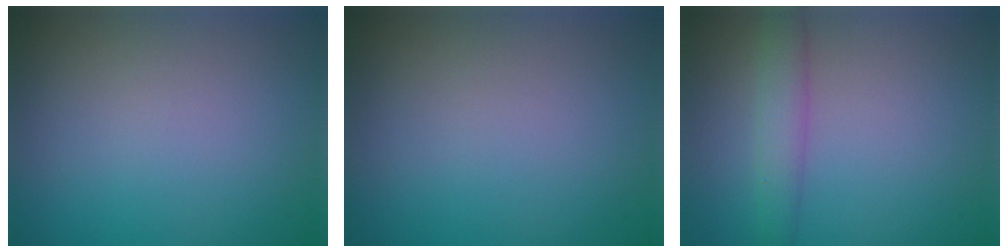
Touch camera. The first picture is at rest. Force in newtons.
{"total": 0.0}
{"total": 2.9, "press": 2.9, "slide": 0.1}